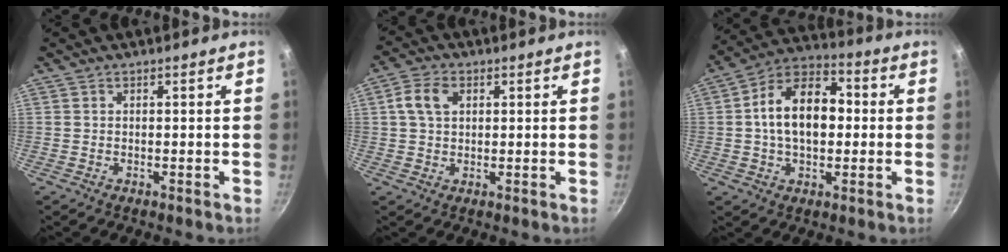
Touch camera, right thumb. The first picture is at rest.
{"total": 5.6, "force": [1.5, 3.9, 3.6], "torque": [-0.057, 0.008, 0.024]}
{"total": 15.3, "force": [0.7, 9.8, 11.7], "torque": [-0.159, 0.032, -0.006]}